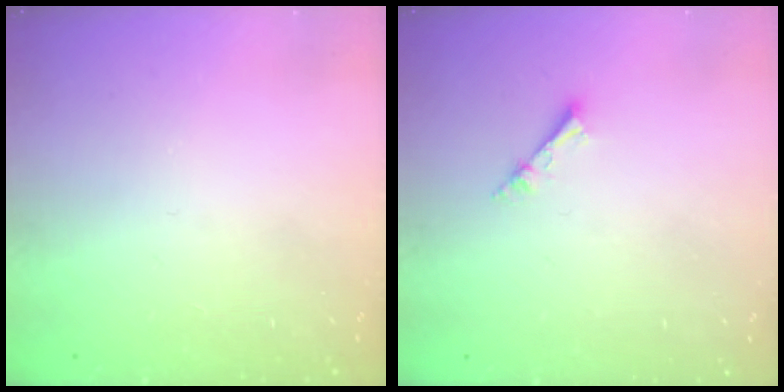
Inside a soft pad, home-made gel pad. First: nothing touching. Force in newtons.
{"total": 2.2, "press": 2.2, "slide": 0.3}